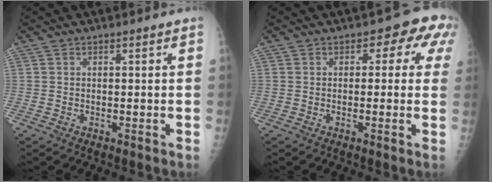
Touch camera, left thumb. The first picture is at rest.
{"total": 5.5, "force": [1.5, 3.6, 3.9], "torque": [0.006, 0.008, 0.000]}